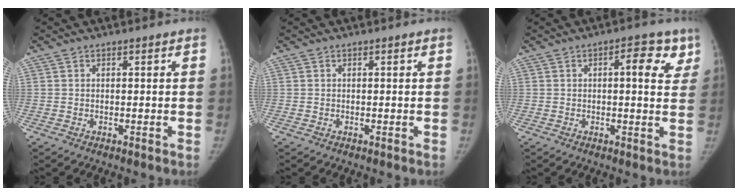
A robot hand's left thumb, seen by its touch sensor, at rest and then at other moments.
{"total": 0.0}
{"total": 6.7, "force": [2.5, 3.0, 5.4], "torque": [-0.040, -0.002, 0.023]}